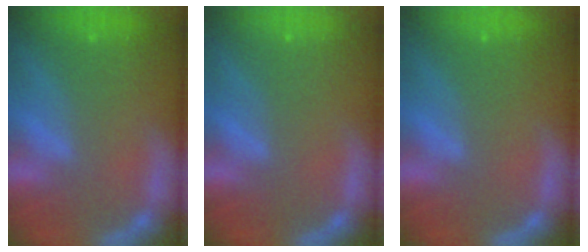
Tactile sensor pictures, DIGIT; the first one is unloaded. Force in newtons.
{"total": 0.0}
{"total": 0.0}